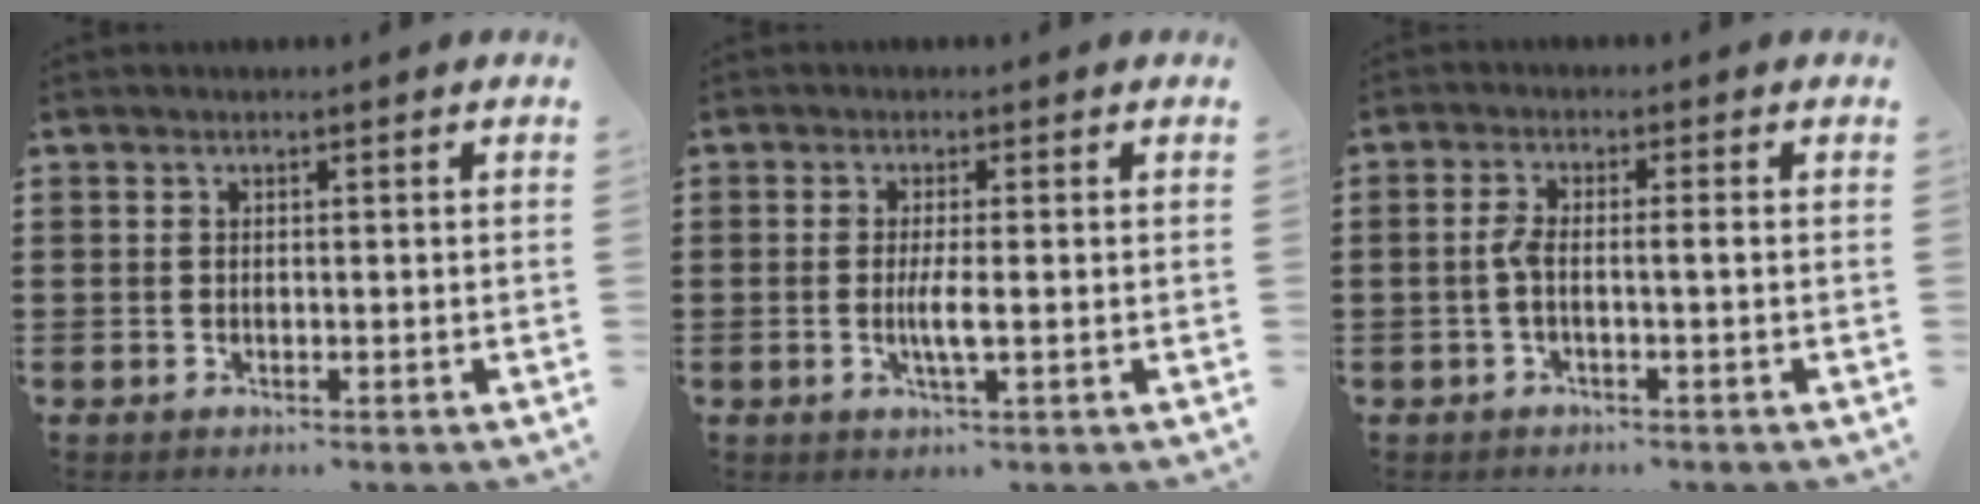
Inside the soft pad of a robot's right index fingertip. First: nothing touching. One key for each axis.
{"total": 3.1, "fx": -0.4, "fy": 0.1, "fz": 3.0, "tx": -0.061, "ty": -0.009, "tz": -0.011}
{"total": 3.0, "fx": -0.6, "fy": 0.3, "fz": 2.9, "tx": -0.069, "ty": -0.005, "tz": -0.019}